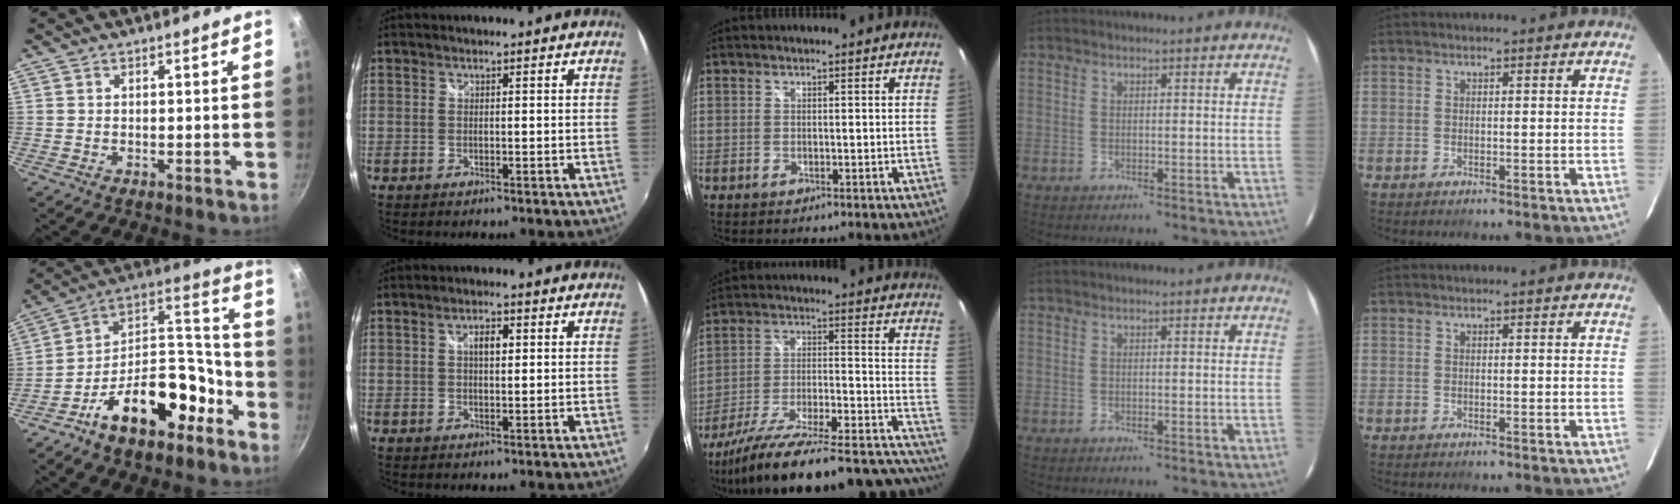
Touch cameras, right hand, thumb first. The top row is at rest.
{"thumb": {"total": 20.5, "force": [-10.8, 11.2, 13.4], "torque": [-0.163, 0.102, -0.176]}, "index": {"total": 3.0, "force": [0.8, 1.2, 2.7], "torque": [-0.044, 0.007, 0.012]}, "middle": {"total": 34.4, "force": [-29.0, 6.5, 17.4], "torque": [-0.233, -0.047, -0.407]}}